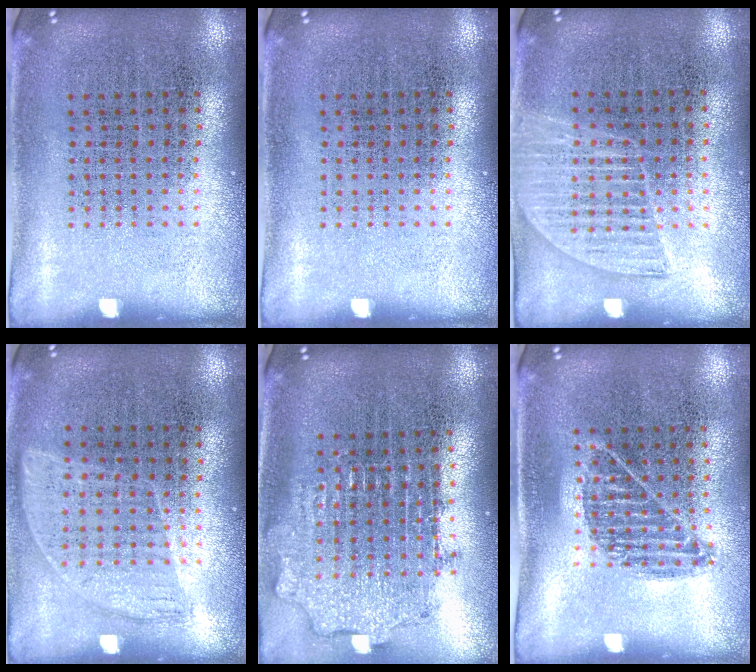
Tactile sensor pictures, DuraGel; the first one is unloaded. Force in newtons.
{"total": 0.0}
{"total": 1.3, "press": 1.2, "slide": 0.6}
{"total": 0.9, "press": 0.8, "slide": 0.5}
{"total": 1.9, "press": 1.5, "slide": 1.2}
{"total": 0.9, "press": 0.8, "slide": 0.4}